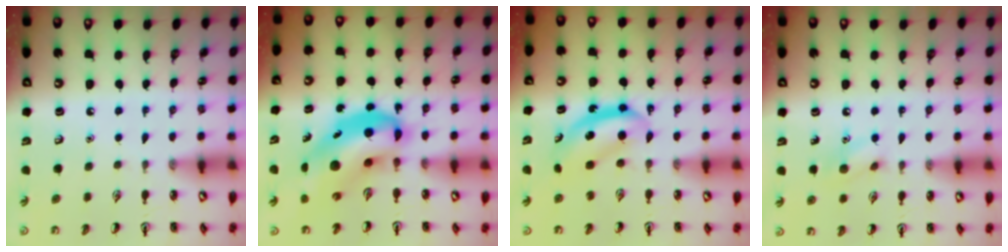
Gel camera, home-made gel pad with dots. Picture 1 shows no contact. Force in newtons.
{"total": 10.6, "press": 10.2, "slide": 2.9}
{"total": 5.5, "press": 5.5, "slide": 0.7}
{"total": 7.3, "press": 7.2, "slide": 1.5}